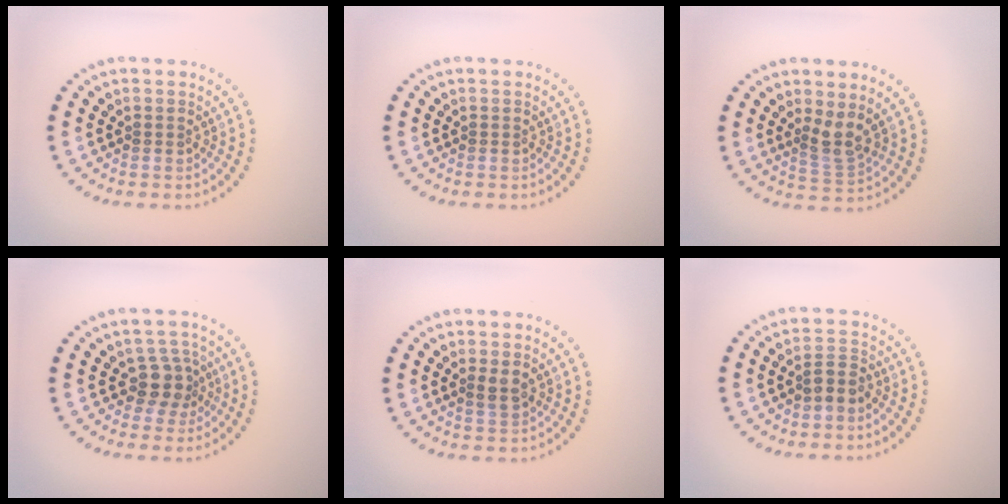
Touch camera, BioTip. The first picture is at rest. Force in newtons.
{"total": 0.0}
{"total": 2.5, "press": 1.9, "slide": 1.6}
{"total": 2.8, "press": 2.3, "slide": 1.7}
{"total": 1.4, "press": 1.3, "slide": 0.3}
{"total": 1.9, "press": 1.6, "slide": 1.0}